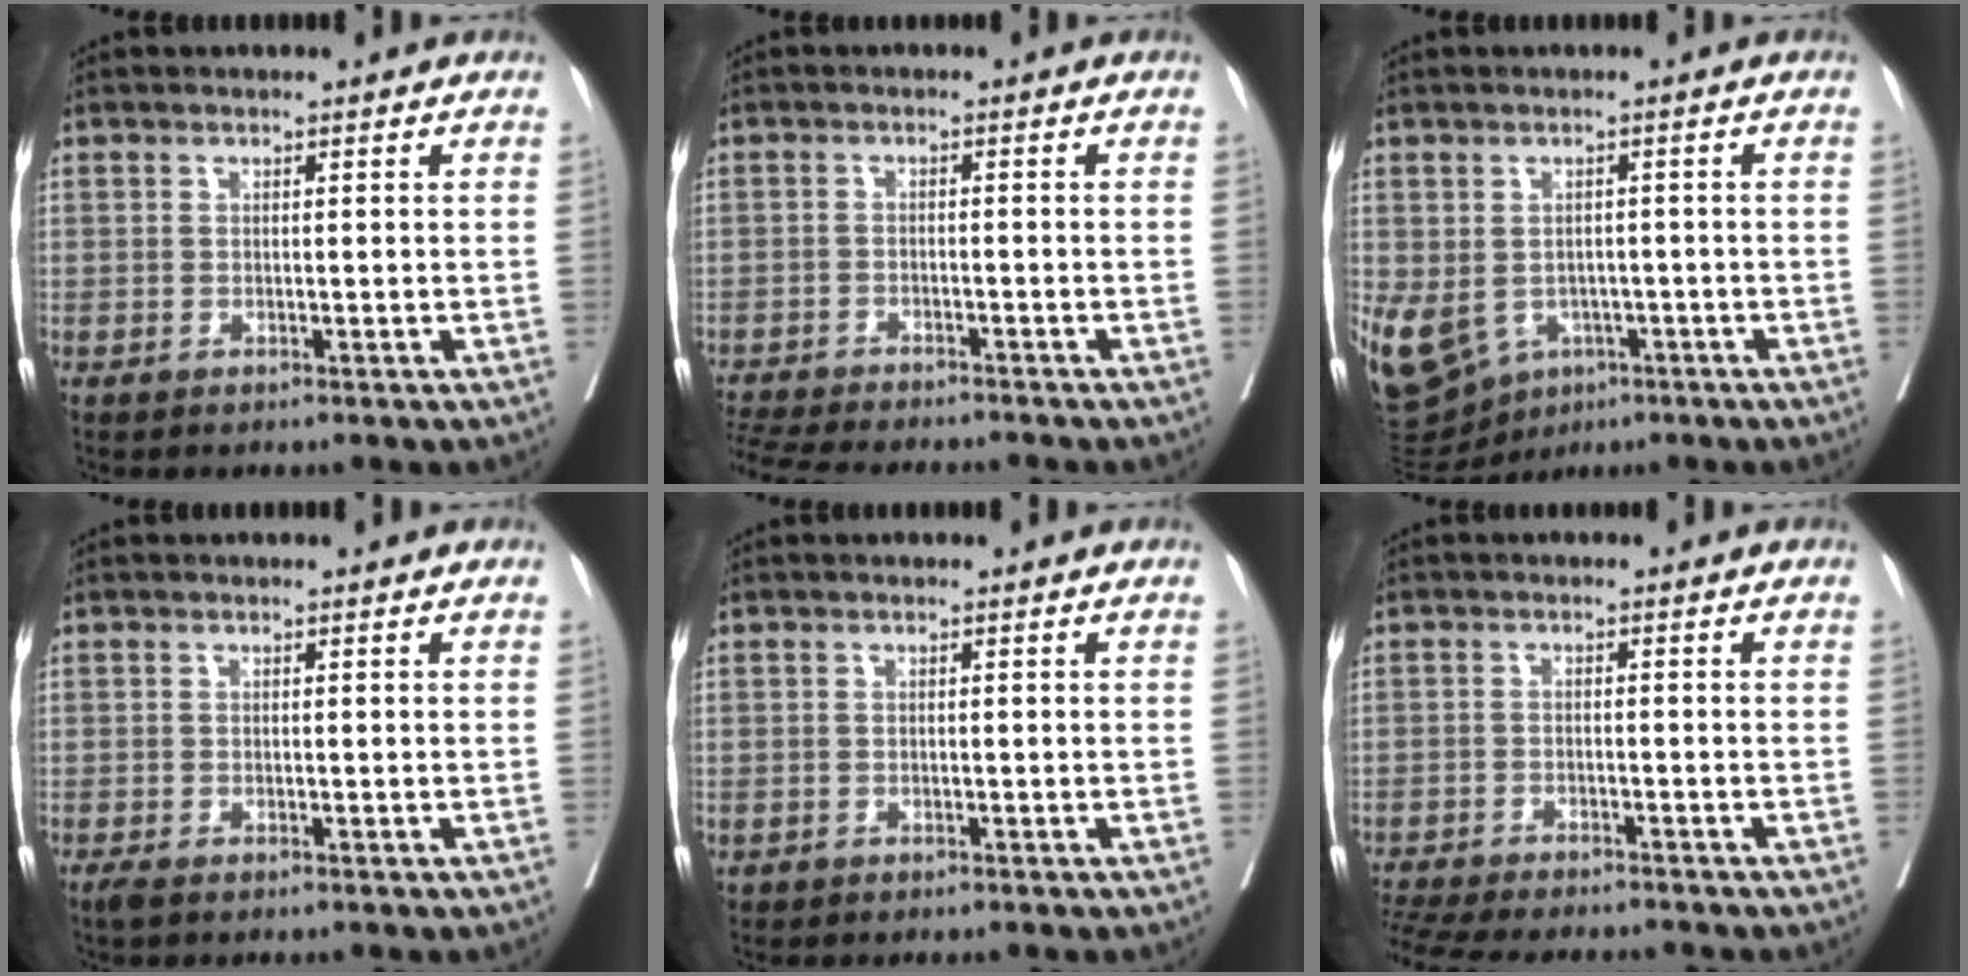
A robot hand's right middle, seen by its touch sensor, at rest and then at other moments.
{"total": 12.9, "force": [-11.6, 1.9, 5.2], "torque": [-0.106, -0.019, -0.167]}
{"total": 14.0, "force": [-5.4, 11.0, 6.8], "torque": [-0.176, 0.002, -0.070]}
{"total": 1.2, "force": [-0.9, 0.3, 0.7], "torque": [-0.018, -0.006, -0.016]}
{"total": 0.0}
{"total": 14.2, "force": [-12.7, 2.4, 6.0], "torque": [-0.134, -0.023, -0.181]}